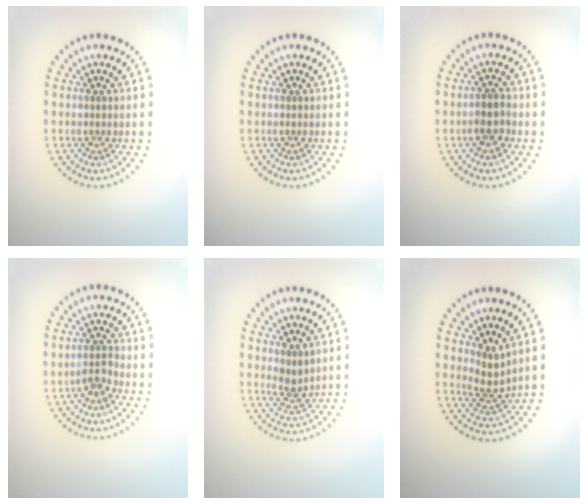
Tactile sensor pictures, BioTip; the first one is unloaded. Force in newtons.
{"total": 0.0}
{"total": 2.1, "press": 1.9, "slide": 0.8}
{"total": 1.8, "press": 1.4, "slide": 1.2}
{"total": 1.8, "press": 1.4, "slide": 1.1}
{"total": 2.2, "press": 1.4, "slide": 1.7}